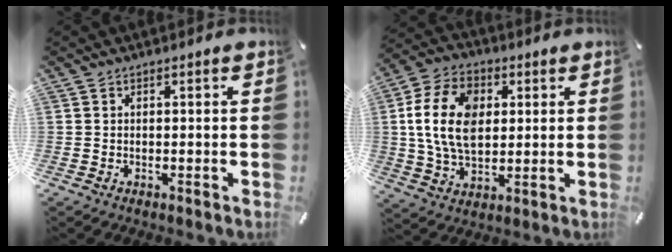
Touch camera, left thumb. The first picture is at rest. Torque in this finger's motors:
{"motor_torque": [0.69, 0.63, 0.56, -0.11, 0.57]}